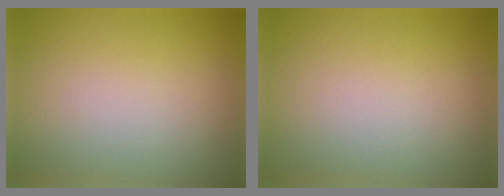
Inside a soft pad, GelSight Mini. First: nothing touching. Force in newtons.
{"total": 0.0}